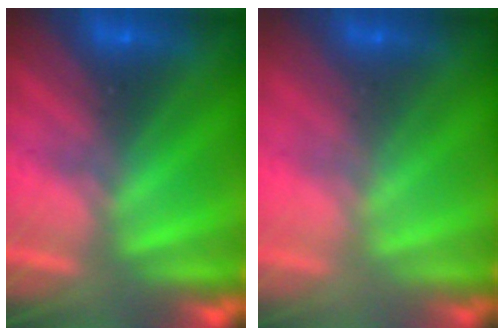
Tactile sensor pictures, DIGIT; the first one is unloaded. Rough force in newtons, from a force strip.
{"total": 1.9}